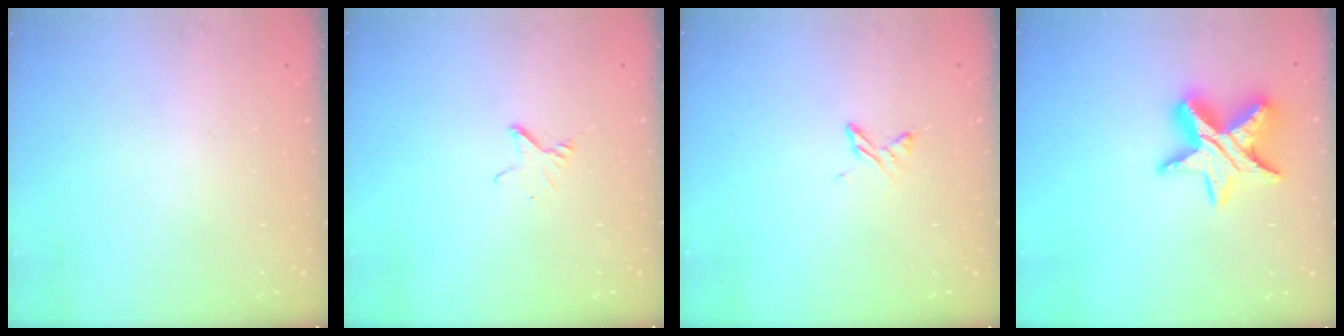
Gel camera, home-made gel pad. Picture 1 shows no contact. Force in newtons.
{"total": 2.5, "press": 2.5, "slide": 0.1}
{"total": 4.1, "press": 4.0, "slide": 0.5}
{"total": 12.0, "press": 11.9, "slide": 1.1}